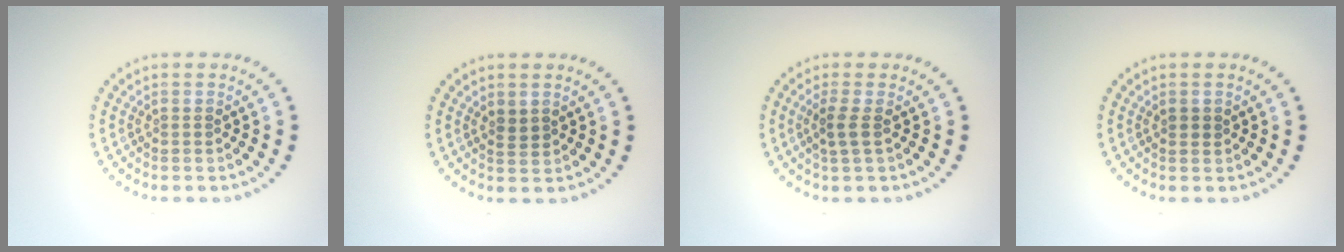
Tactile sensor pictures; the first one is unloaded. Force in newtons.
{"total": 1.1, "press": 1.0, "slide": 0.5}
{"total": 1.6, "press": 1.4, "slide": 0.9}
{"total": 0.9, "press": 0.8, "slide": 0.3}